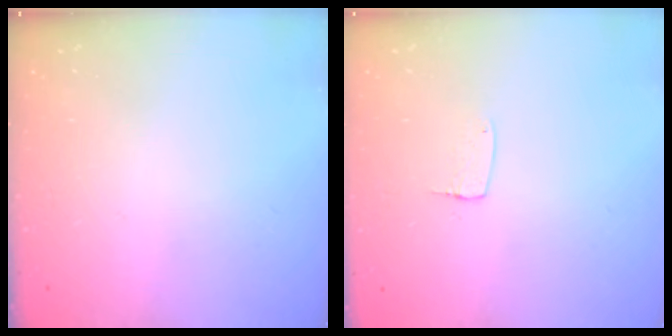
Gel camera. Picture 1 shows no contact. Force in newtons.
{"total": 4.3, "press": 4.3, "slide": 0.4}